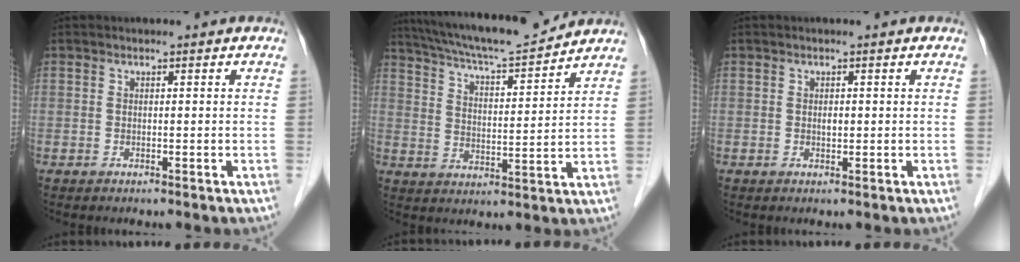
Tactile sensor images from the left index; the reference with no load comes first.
{"total": 14.9, "force": [13.8, 0.5, 5.7], "torque": [-0.106, 0.005, 0.218]}
{"total": 0.7, "force": [-0.1, 0.4, 0.6], "torque": [-0.010, -0.003, -0.002]}